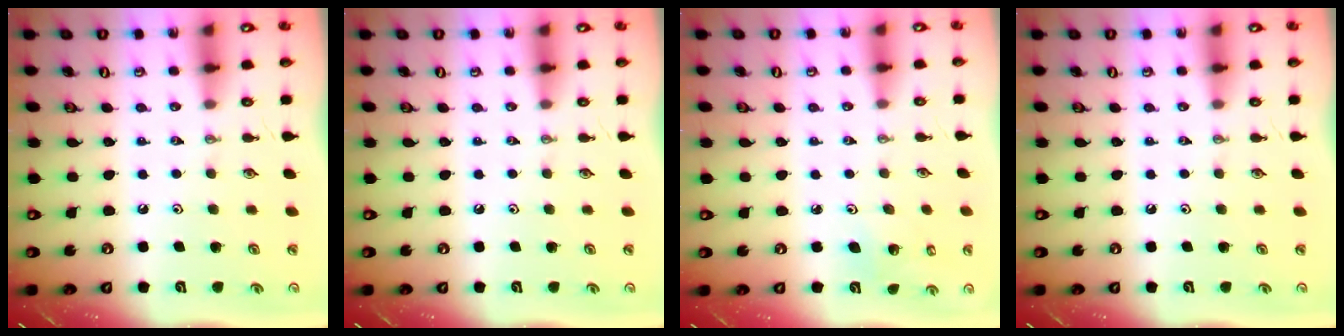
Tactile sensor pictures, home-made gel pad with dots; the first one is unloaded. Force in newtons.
{"total": 0.0}
{"total": 3.5, "press": 3.3, "slide": 0.9}
{"total": 0.0}